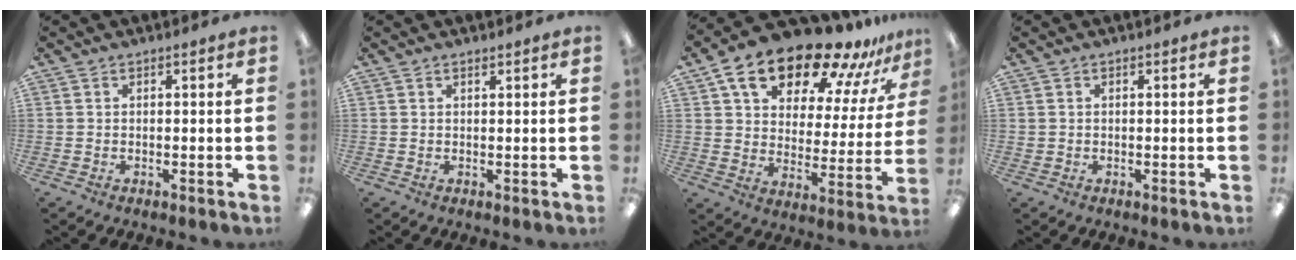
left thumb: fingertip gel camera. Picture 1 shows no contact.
{"total": 0.6, "force": [0.6, 0.1, 0.1], "torque": [-0.003, -0.001, 0.011]}
{"total": 20.1, "force": [14.9, 8.3, 10.7], "torque": [-0.177, -0.099, 0.253]}
{"total": 0.6, "force": [0.1, 0.6, 0.0], "torque": [0.000, 0.005, 0.000]}